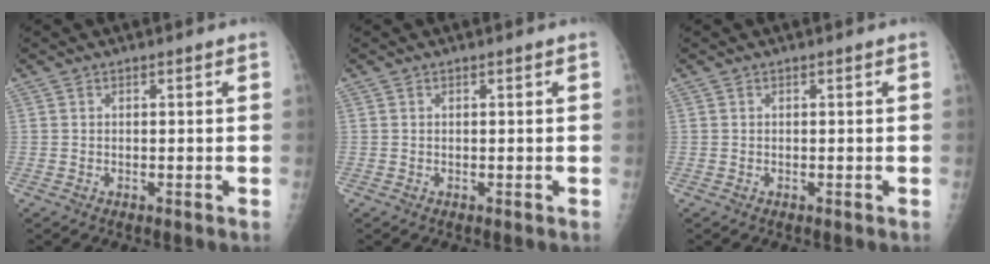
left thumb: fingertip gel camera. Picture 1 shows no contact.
{"total": 0.0}
{"total": 0.0}